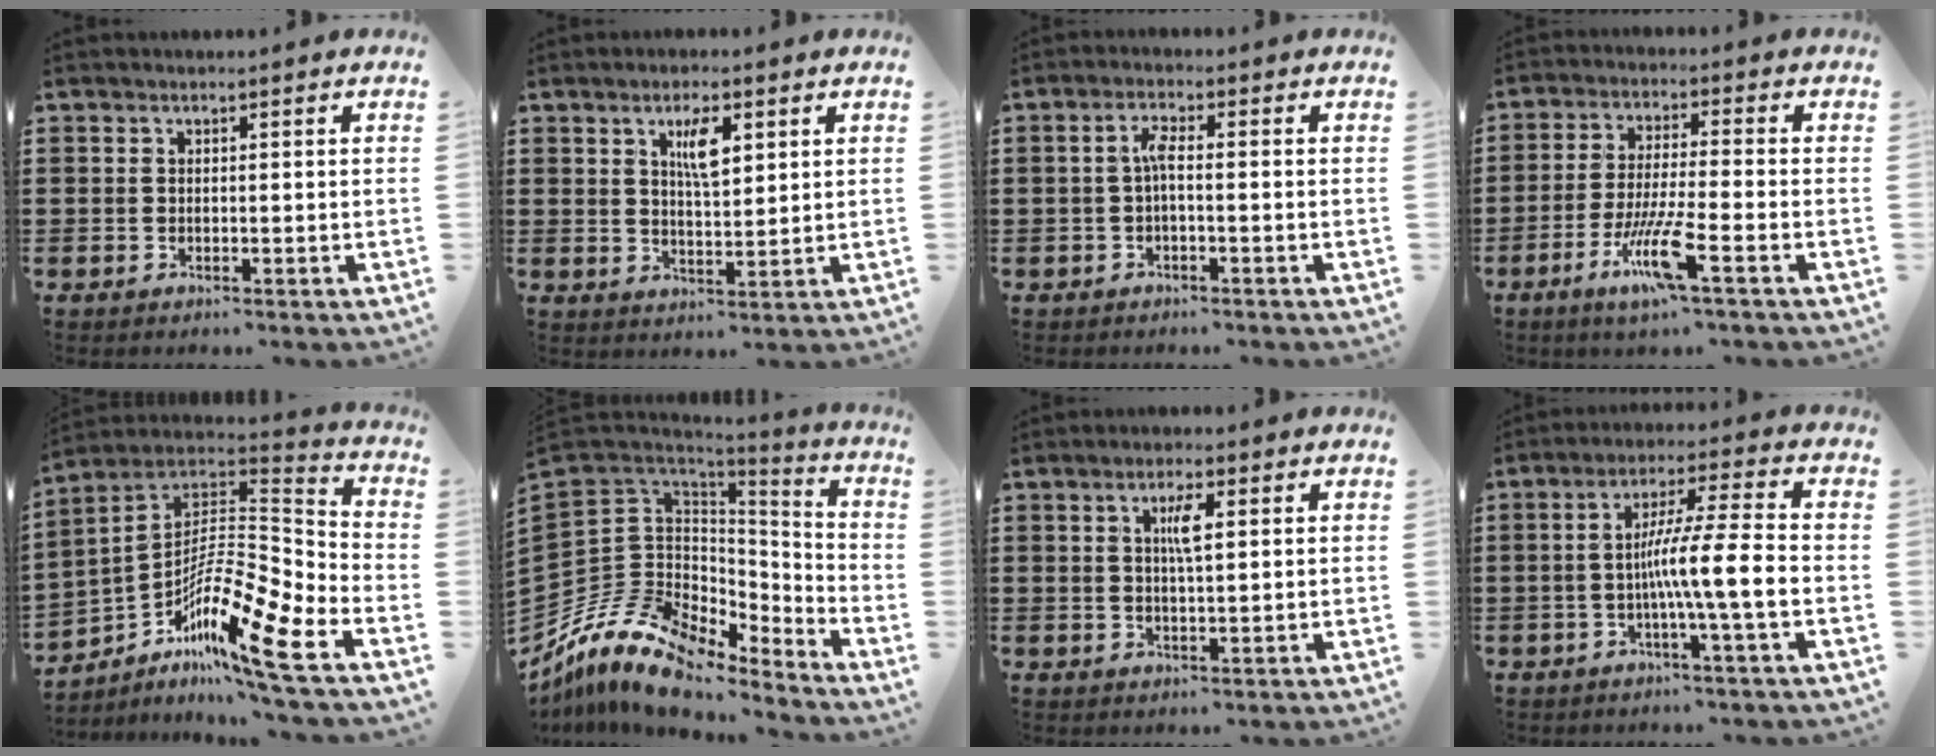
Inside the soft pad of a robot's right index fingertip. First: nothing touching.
{"total": 5.0, "force": [2.2, 1.6, 4.2], "torque": [-0.073, 0.001, 0.032]}
{"total": 2.6, "force": [-0.5, 0.5, 2.5], "torque": [-0.049, 0.003, -0.011]}
{"total": 9.1, "force": [-4.5, 0.9, 7.8], "torque": [-0.163, -0.012, -0.088]}
{"total": 13.8, "force": [-8.5, 2.4, 10.7], "torque": [-0.210, -0.008, -0.169]}
{"total": 13.4, "force": [-8.9, 8.2, 5.7], "torque": [-0.154, 0.010, -0.169]}
{"total": 3.4, "force": [0.9, 0.7, 3.2], "torque": [-0.066, 0.007, 0.011]}
{"total": 9.1, "force": [-1.9, 0.0, 8.9], "torque": [-0.150, -0.002, -0.038]}